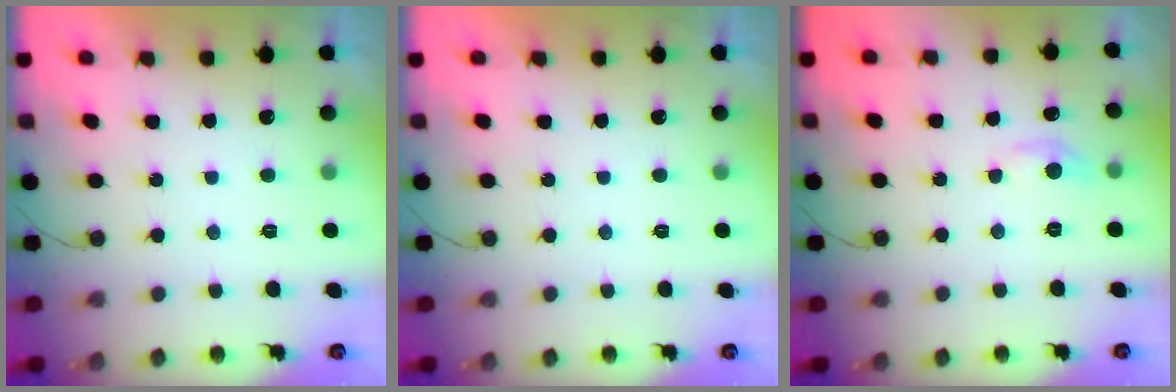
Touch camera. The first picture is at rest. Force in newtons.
{"total": 0.0}
{"total": 6.3, "press": 6.3, "slide": 0.7}